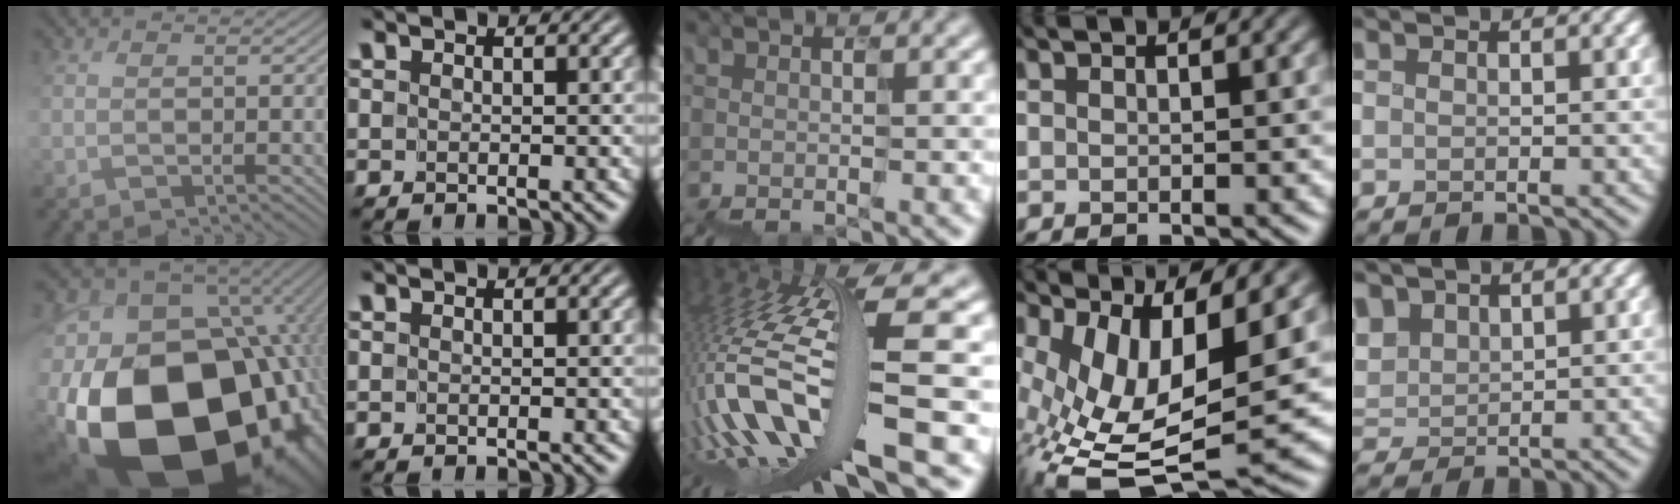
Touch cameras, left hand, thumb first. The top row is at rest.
{"thumb": {"total": 23.0, "force": [-8.8, 16.0, 13.9], "torque": [-0.311, -0.077, -0.088]}, "middle": {"total": 13.4, "force": [-2.8, 2.8, 12.7], "torque": [-0.276, 0.023, -0.050]}, "ring": {"total": 13.6, "force": [0.2, 5.5, 12.4], "torque": [-0.246, -0.007, 0.022]}, "little": {"total": 3.5, "force": [2.4, 2.0, 1.7], "torque": [-0.048, 0.008, 0.043]}}